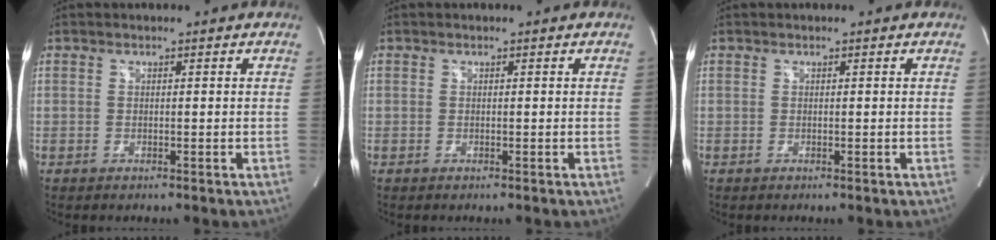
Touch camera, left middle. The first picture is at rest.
{"total": 0.0}
{"total": 0.0}